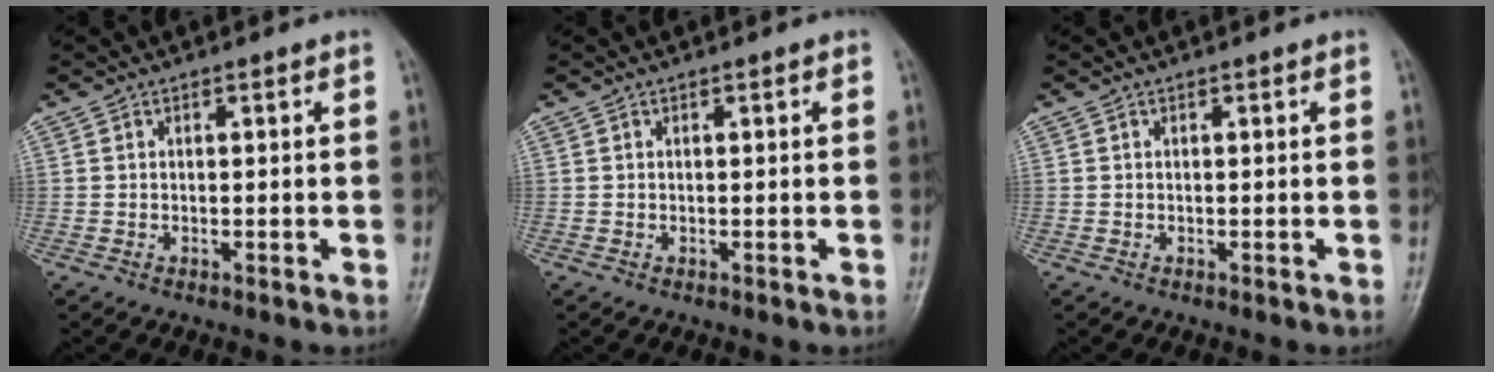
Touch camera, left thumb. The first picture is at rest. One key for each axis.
{"total": 0.0}
{"total": 0.0}